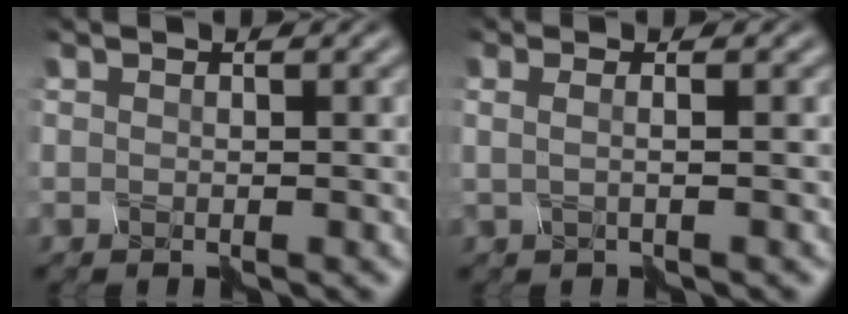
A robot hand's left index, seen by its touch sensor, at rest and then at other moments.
{"total": 2.6, "force": [0.2, 1.4, 2.2], "torque": [-0.020, 0.019, -0.024]}